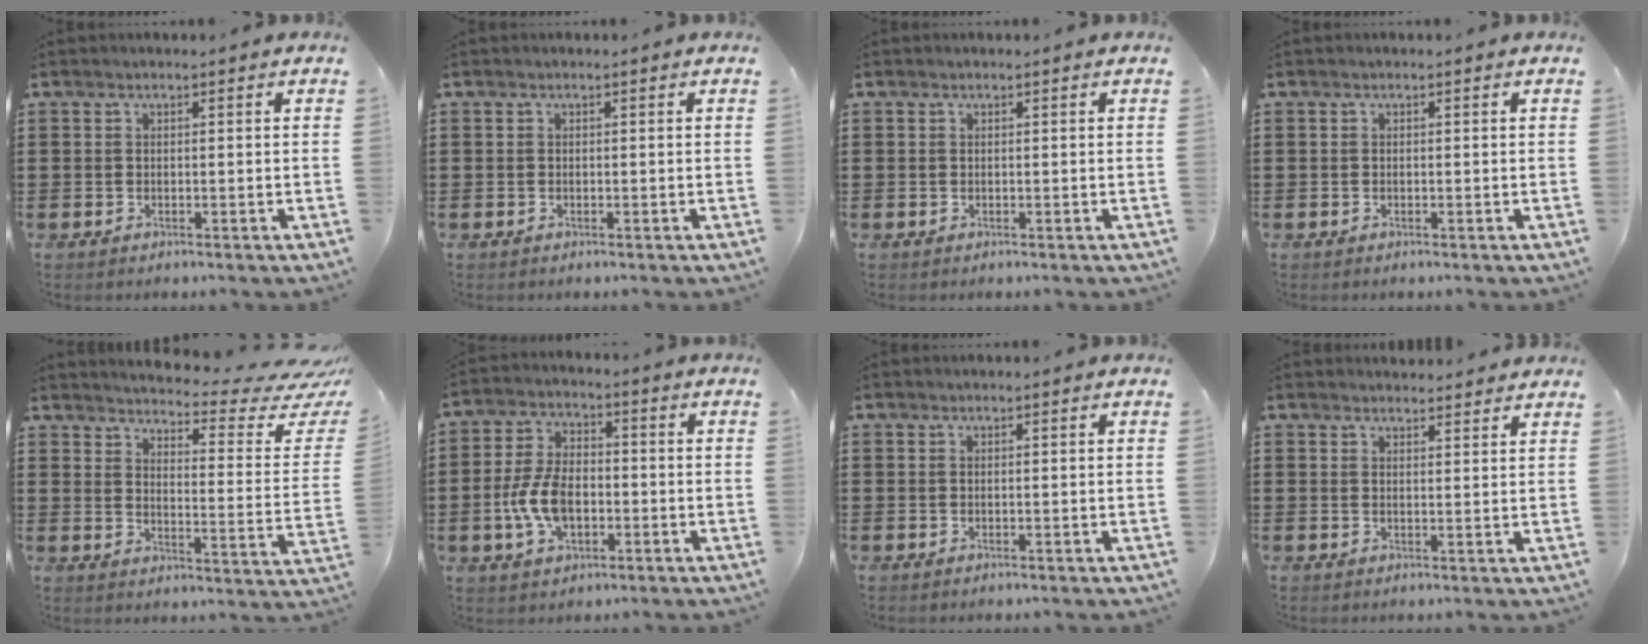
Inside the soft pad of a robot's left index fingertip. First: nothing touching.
{"total": 0.0}
{"total": 0.0}
{"total": 0.0}
{"total": 4.0, "force": [3.7, 0.0, 1.7], "torque": [-0.031, -0.044, 0.050]}
{"total": 8.4, "force": [-1.9, 4.8, 6.6], "torque": [-0.154, 0.002, -0.040]}
{"total": 0.0}
{"total": 2.1, "force": [2.1, 0.2, 0.0], "torque": [-0.005, -0.003, 0.041]}